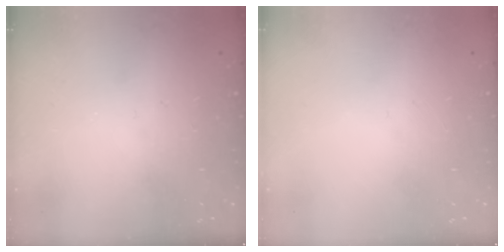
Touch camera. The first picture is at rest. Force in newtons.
{"total": 0.0}